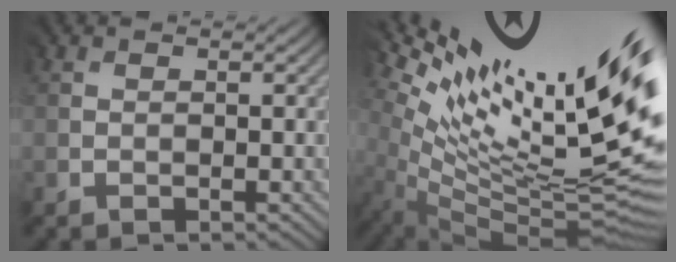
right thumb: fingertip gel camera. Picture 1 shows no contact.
{"total": 16.6, "force": [4.3, 5.3, 15.1], "torque": [-0.214, -0.008, 0.106]}